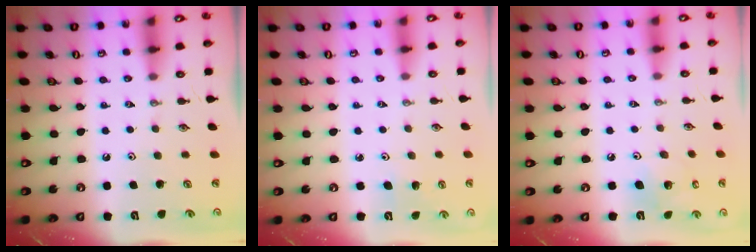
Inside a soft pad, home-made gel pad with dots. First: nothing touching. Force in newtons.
{"total": 3.6, "press": 3.4, "slide": 1.0}
{"total": 7.5, "press": 7.3, "slide": 1.7}